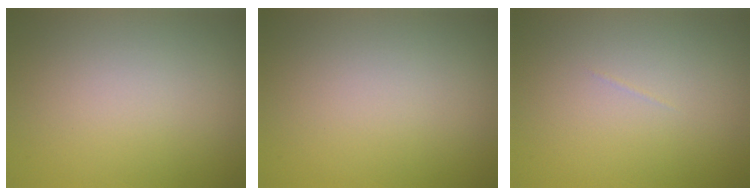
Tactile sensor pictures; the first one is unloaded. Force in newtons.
{"total": 0.0}
{"total": 0.0}